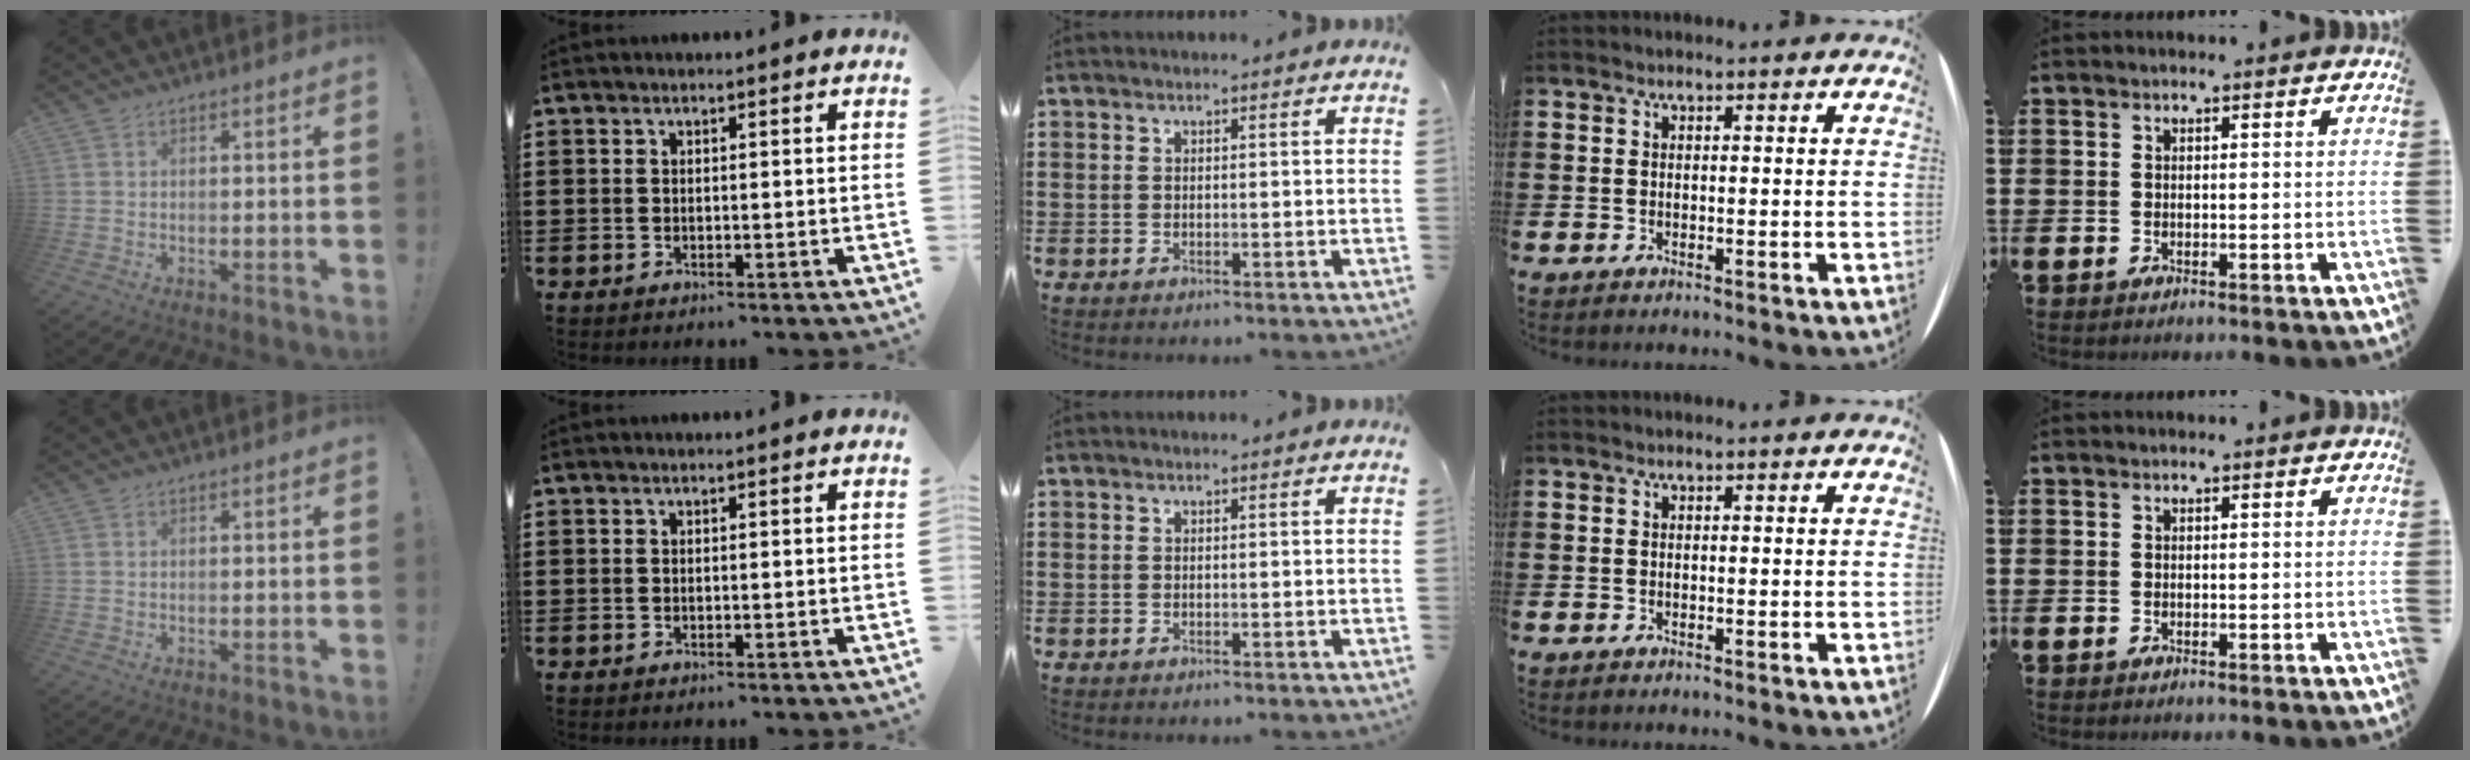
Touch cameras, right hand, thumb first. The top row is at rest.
{}